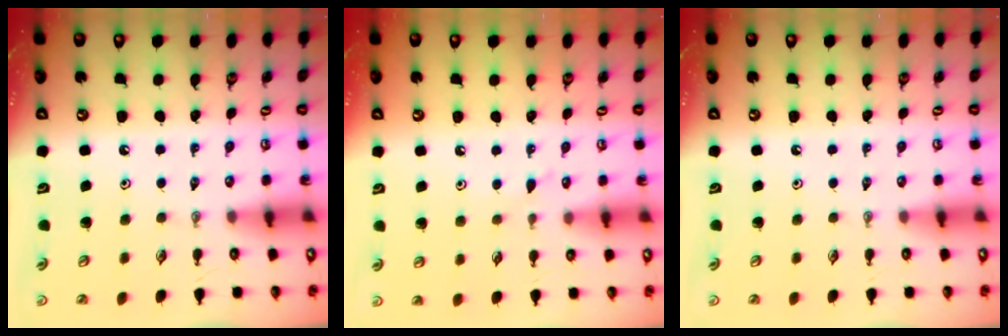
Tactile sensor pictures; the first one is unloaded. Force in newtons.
{"total": 5.5, "press": 5.5, "slide": 0.7}
{"total": 0.0}